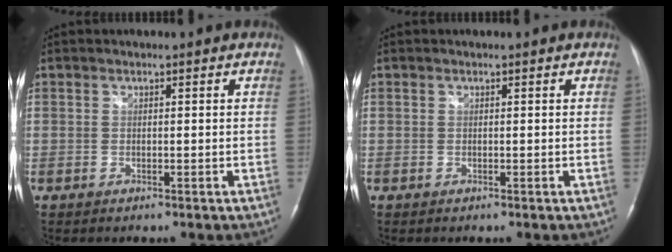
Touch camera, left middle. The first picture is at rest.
{"total": 0.0}